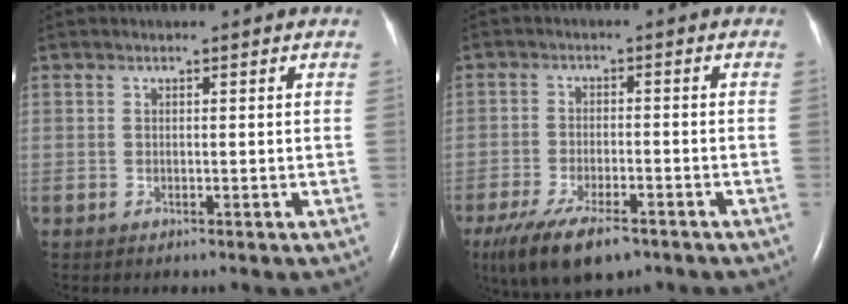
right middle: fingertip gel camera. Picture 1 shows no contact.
{"total": 10.5, "force": [-7.2, 3.5, 6.8], "torque": [-0.125, -0.016, -0.118]}